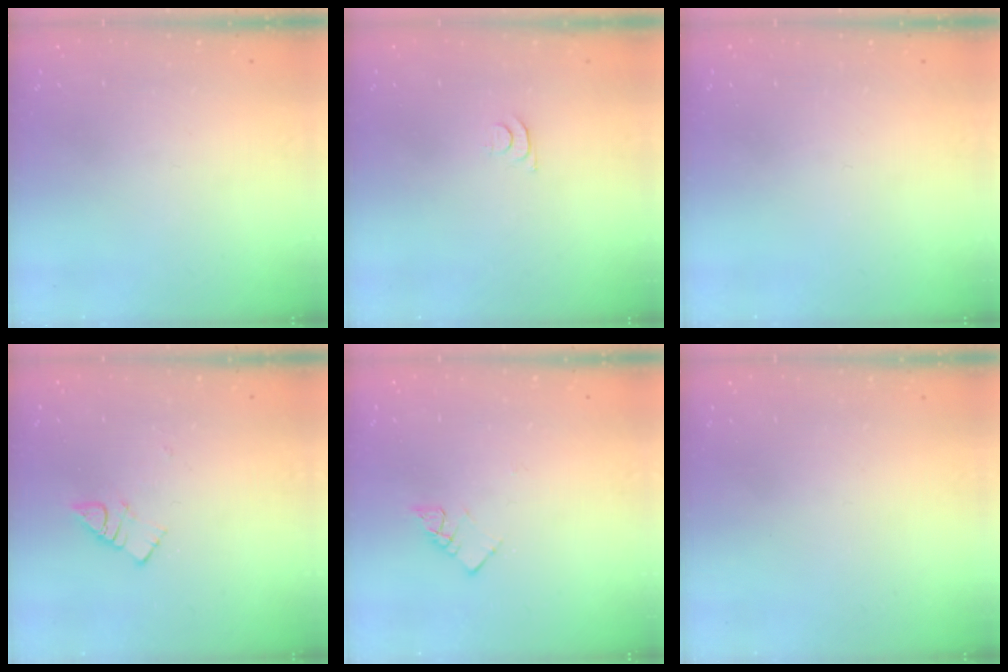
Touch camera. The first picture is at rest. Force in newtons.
{"total": 3.2, "press": 3.2, "slide": 0.4}
{"total": 0.0}
{"total": 4.8, "press": 4.7, "slide": 0.8}
{"total": 4.2, "press": 4.2, "slide": 0.4}
{"total": 3.5, "press": 3.4, "slide": 0.4}